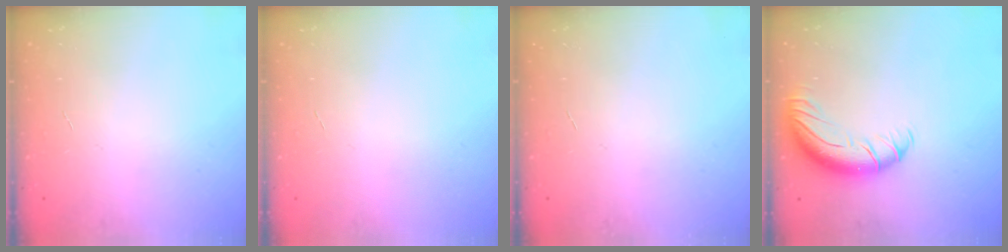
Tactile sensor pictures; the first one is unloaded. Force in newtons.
{"total": 0.0}
{"total": 0.0}
{"total": 11.7, "press": 11.4, "slide": 2.4}